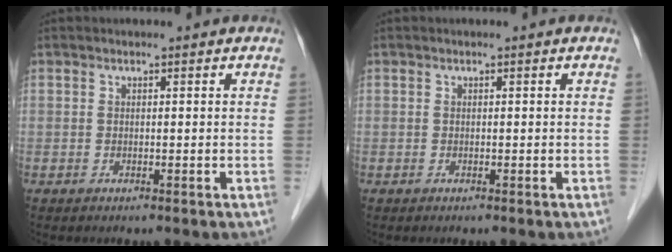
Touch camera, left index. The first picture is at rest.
{"total": 0.0}